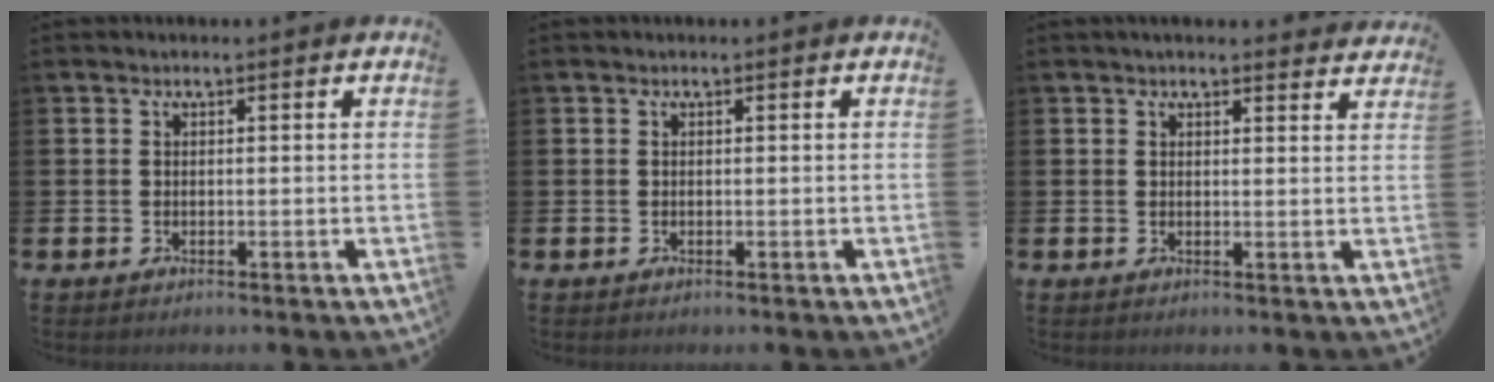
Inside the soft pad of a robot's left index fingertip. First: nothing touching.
{"total": 0.0}
{"total": 2.4, "force": [2.4, 0.2, 0.1], "torque": [-0.004, -0.009, 0.042]}